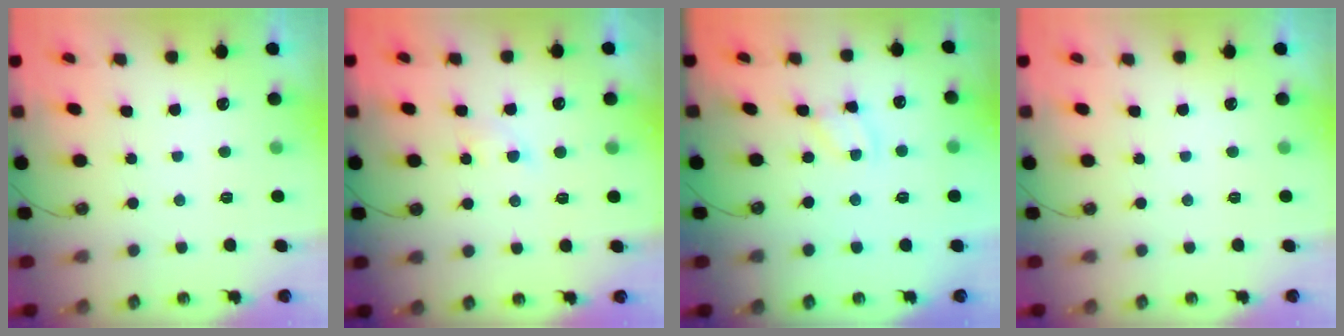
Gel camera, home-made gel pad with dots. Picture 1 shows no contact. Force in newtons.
{"total": 2.9, "press": 2.9, "slide": 0.5}
{"total": 1.7, "press": 1.7, "slide": 0.3}
{"total": 0.0}